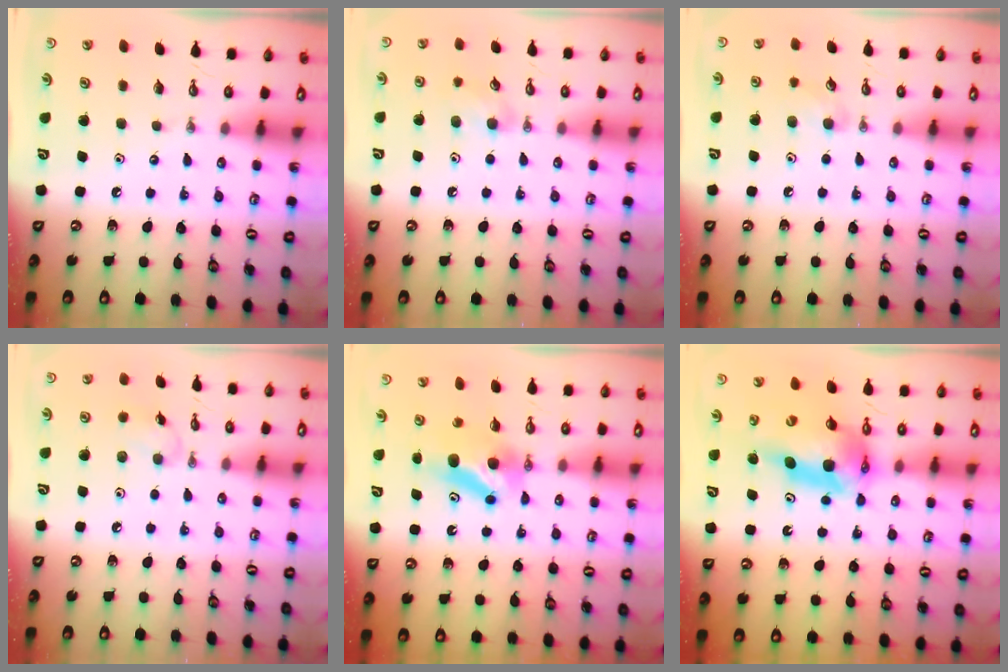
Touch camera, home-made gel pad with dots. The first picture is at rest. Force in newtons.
{"total": 7.3, "press": 7.2, "slide": 1.2}
{"total": 6.1, "press": 6.0, "slide": 1.4}
{"total": 5.6, "press": 5.5, "slide": 0.7}
{"total": 7.2, "press": 7.0, "slide": 1.6}
{"total": 12.3, "press": 12.2, "slide": 1.0}